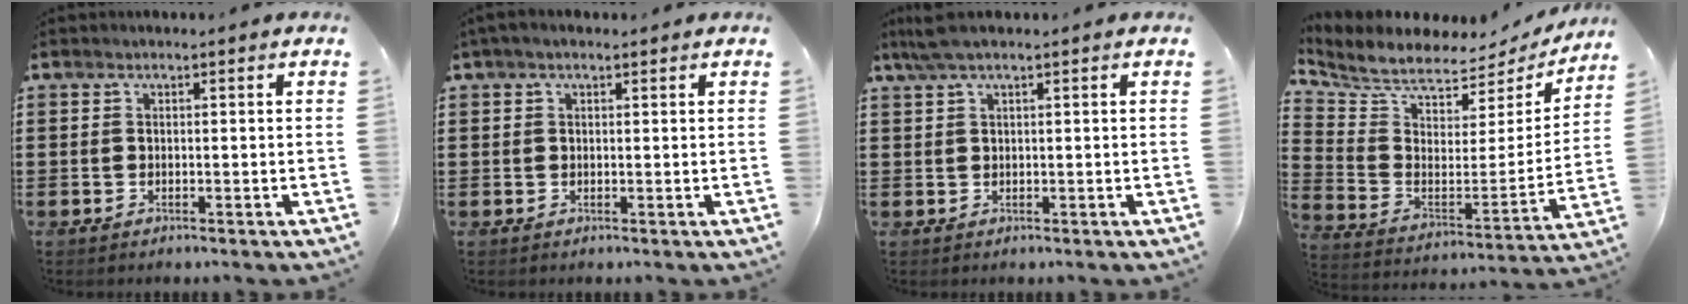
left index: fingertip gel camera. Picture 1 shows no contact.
{"total": 1.2, "force": [0.6, 0.5, 1.0], "torque": [-0.019, 0.003, 0.010]}
{"total": 2.5, "force": [1.4, 0.2, 2.1], "torque": [-0.042, 0.001, 0.025]}
{"total": 5.9, "force": [5.5, 1.6, 1.4], "torque": [-0.062, -0.052, 0.094]}